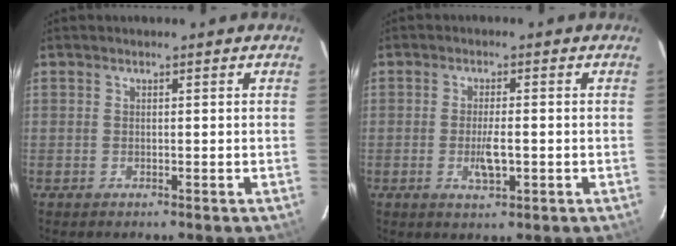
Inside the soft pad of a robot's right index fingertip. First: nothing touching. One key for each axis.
{"total": 4.2, "fx": -1.0, "fy": 1.3, "fz": 3.9, "tx": -0.072, "ty": -0.006, "tz": -0.015}